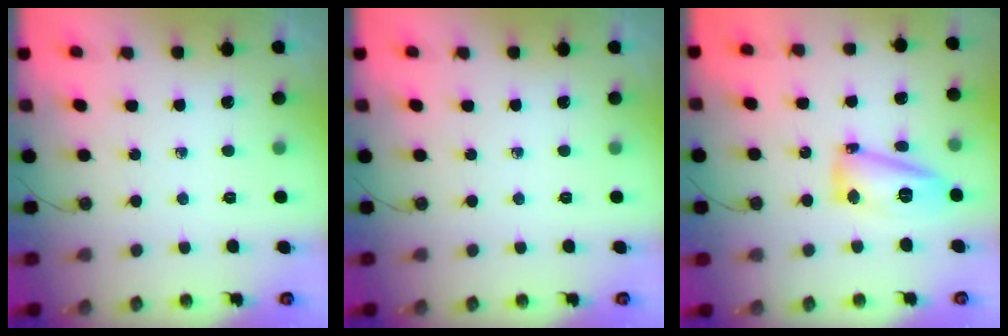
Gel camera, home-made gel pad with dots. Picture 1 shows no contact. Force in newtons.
{"total": 0.0}
{"total": 13.0, "press": 12.9, "slide": 1.5}